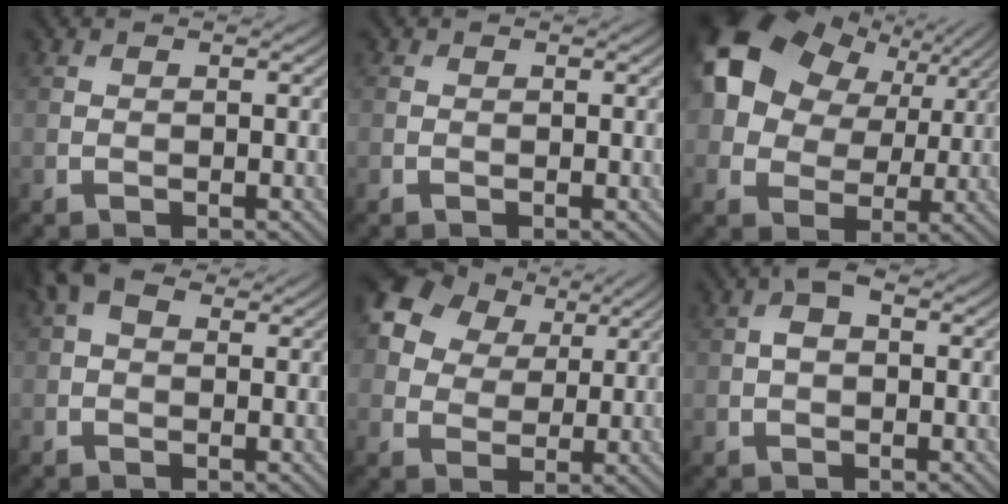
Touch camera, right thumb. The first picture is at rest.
{"total": 0.0}
{"total": 16.5, "force": [6.7, 11.7, 9.6], "torque": [-0.215, 0.045, 0.117]}
{"total": 3.7, "force": [1.4, 2.3, 2.5], "torque": [-0.050, 0.009, 0.015]}
{"total": 12.6, "force": [6.3, 8.8, 6.5], "torque": [-0.177, 0.055, 0.108]}
{"total": 2.4, "force": [0.3, 1.4, 2.0], "torque": [-0.038, 0.007, 0.001]}